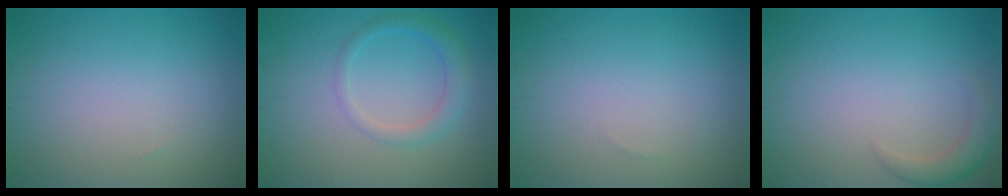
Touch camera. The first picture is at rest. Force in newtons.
{"total": 2.3, "press": 2.3, "slide": 0.1}
{"total": 0.0}
{"total": 2.2, "press": 2.2, "slide": 0.2}